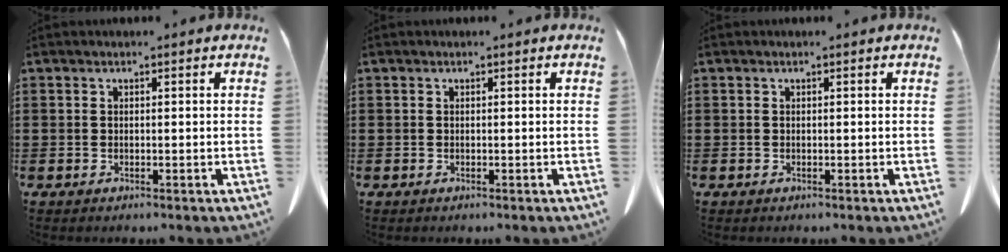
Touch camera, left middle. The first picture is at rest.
{"total": 0.0}
{"total": 0.0}